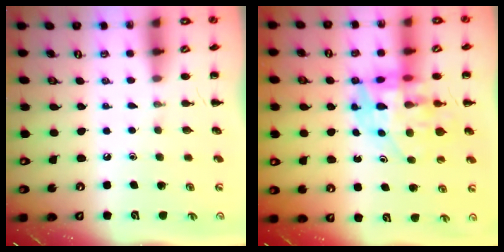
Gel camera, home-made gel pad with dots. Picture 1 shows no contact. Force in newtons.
{"total": 10.9, "press": 10.4, "slide": 3.3}